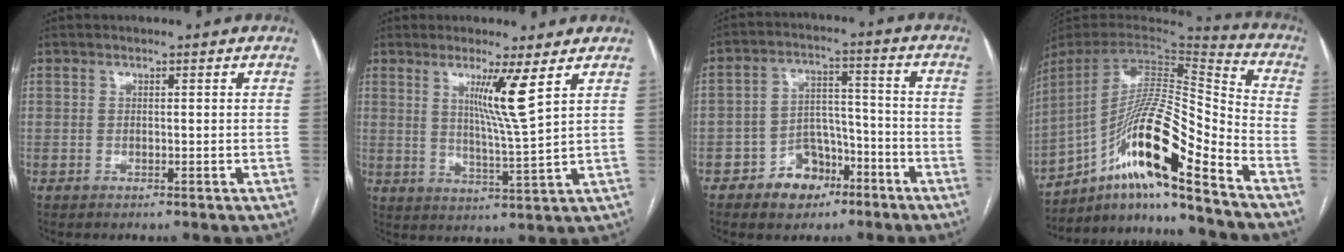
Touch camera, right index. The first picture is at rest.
{"total": 7.1, "force": [3.4, -1.6, 6.0], "torque": [-0.104, -0.021, 0.061]}
{"total": 8.0, "force": [-4.7, 5.6, 3.4], "torque": [-0.051, 0.026, -0.072]}
{"total": 19.0, "force": [-12.1, 0.7, 14.7], "torque": [-0.272, 0.010, -0.215]}